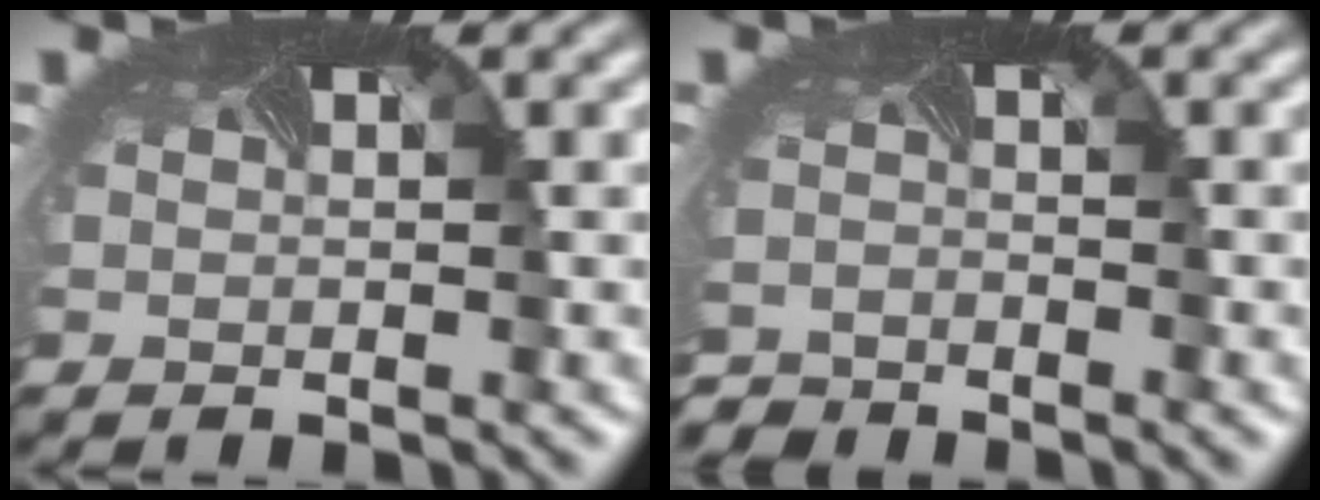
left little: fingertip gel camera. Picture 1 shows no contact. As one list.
[{"total": 2.8, "force": [-2.7, 0.1, -0.6], "torque": [0.002, -0.019, -0.055]}]